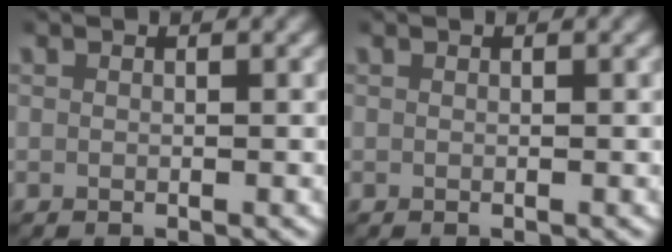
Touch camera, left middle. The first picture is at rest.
{"total": 0.0}